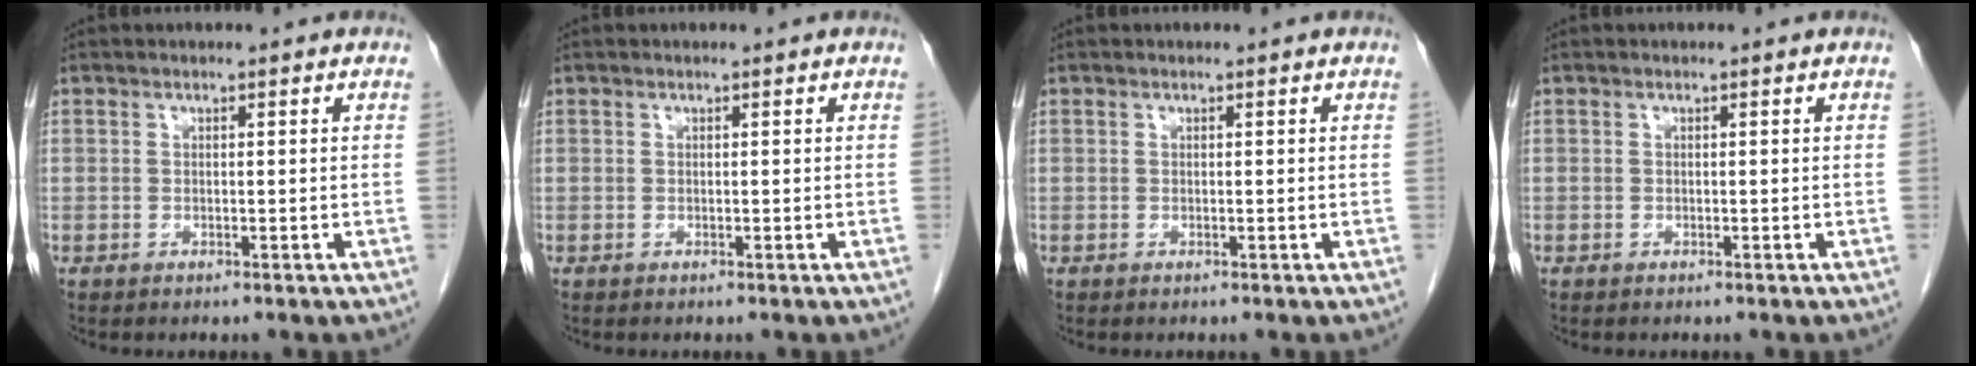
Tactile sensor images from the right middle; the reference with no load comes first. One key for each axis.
{"total": 0.0}
{"total": 0.0}
{"total": 0.0}